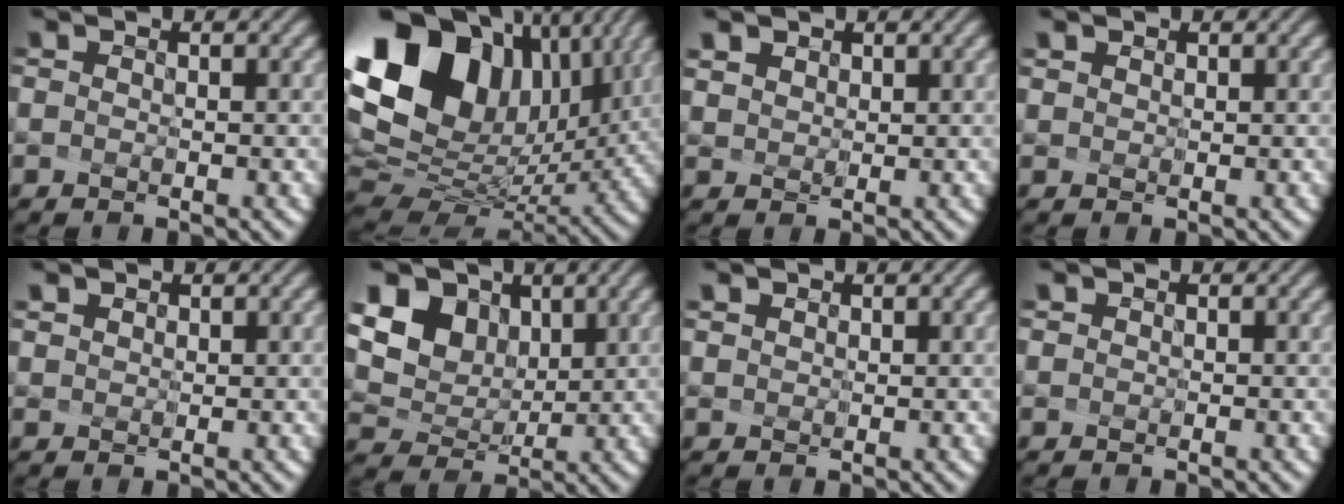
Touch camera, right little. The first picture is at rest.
{"total": 17.1, "force": [6.1, 11.2, 11.5], "torque": [-0.266, 0.000, 0.151]}
{"total": 2.5, "force": [1.9, 1.4, 0.8], "torque": [-0.050, -0.020, 0.053]}
{"total": 1.3, "force": [1.0, 0.6, 0.5], "torque": [-0.020, -0.006, 0.024]}
{"total": 2.1, "force": [1.6, 1.2, 0.8], "torque": [-0.036, -0.013, 0.034]}
{"total": 9.0, "force": [4.2, 6.7, 4.3], "torque": [-0.117, 0.005, 0.108]}
{"total": 1.6, "force": [1.3, 0.9, 0.6], "torque": [-0.028, -0.008, 0.029]}
{"total": 0.8, "force": [0.5, 0.6, 0.2], "torque": [-0.003, 0.002, 0.011]}